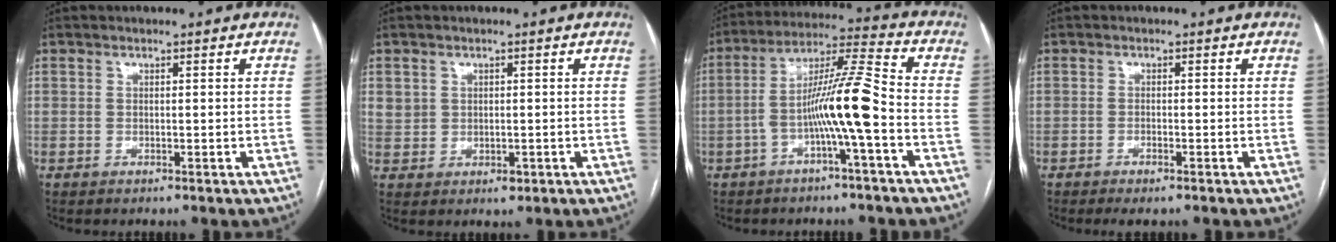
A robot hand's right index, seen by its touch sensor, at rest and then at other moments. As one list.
[{"total": 3.3, "force": [0.5, 3.0, 1.4], "torque": [-0.026, 0.002, 0.020]}, {"total": 11.0, "force": [-3.1, -0.3, 10.5], "torque": [-0.193, 0.026, -0.059]}, {"total": 2.1, "force": [-1.4, 0.4, 1.5], "torque": [-0.025, -0.004, -0.022]}]